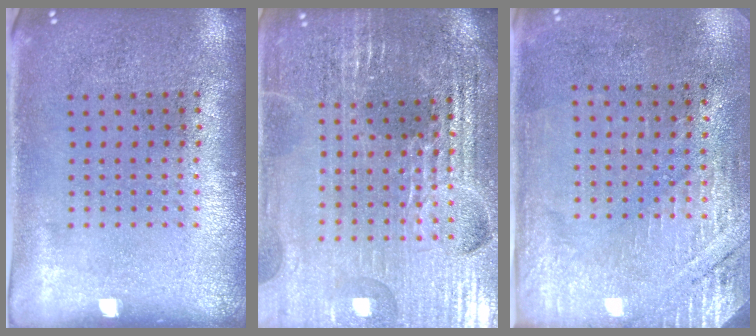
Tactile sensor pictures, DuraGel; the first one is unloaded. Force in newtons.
{"total": 4.2, "press": 4.0, "slide": 1.1}
{"total": 2.8, "press": 2.5, "slide": 1.2}